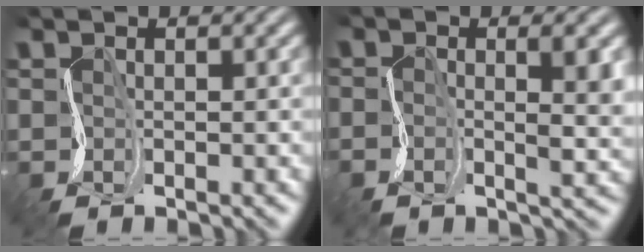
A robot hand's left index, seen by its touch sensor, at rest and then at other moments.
{"total": 3.0, "force": [-0.6, 0.8, 2.8], "torque": [-0.057, -0.003, -0.017]}